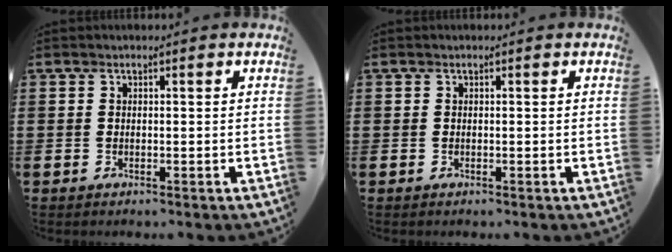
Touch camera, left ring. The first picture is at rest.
{"total": 0.0}